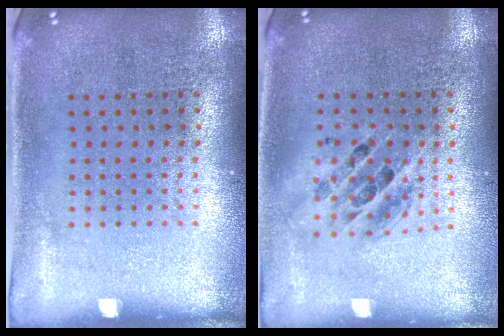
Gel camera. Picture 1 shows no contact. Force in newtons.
{"total": 1.5, "press": 1.2, "slide": 0.8}